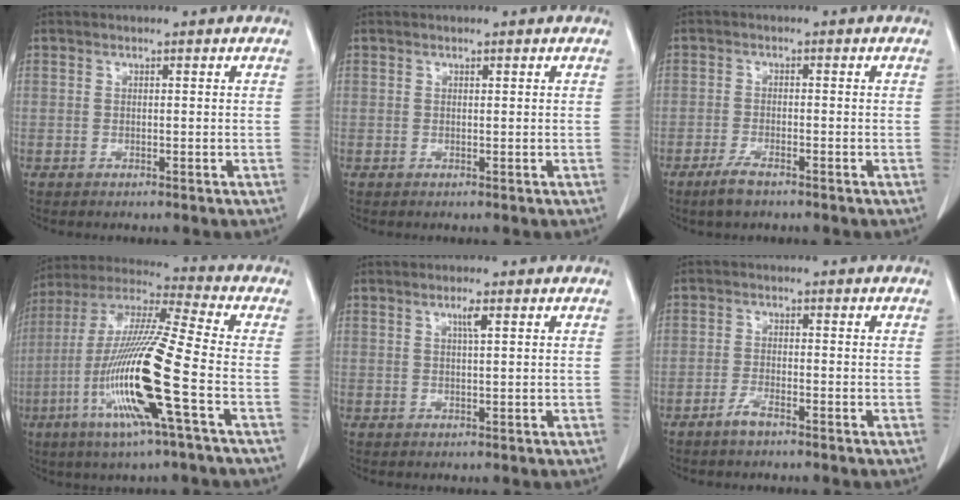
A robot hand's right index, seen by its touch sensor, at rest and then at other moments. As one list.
[{"total": 0.0}, {"total": 3.2, "force": [-2.4, 0.6, 2.1], "torque": [-0.050, -0.006, -0.044]}, {"total": 18.3, "force": [-5.6, -0.3, 17.5], "torque": [-0.357, -0.017, -0.115]}, {"total": 1.8, "force": [0.8, 0.0, 1.6], "torque": [-0.030, -0.002, 0.014]}, {"total": 2.4, "force": [-1.9, 0.3, 1.5], "torque": [-0.036, -0.003, -0.037]}]